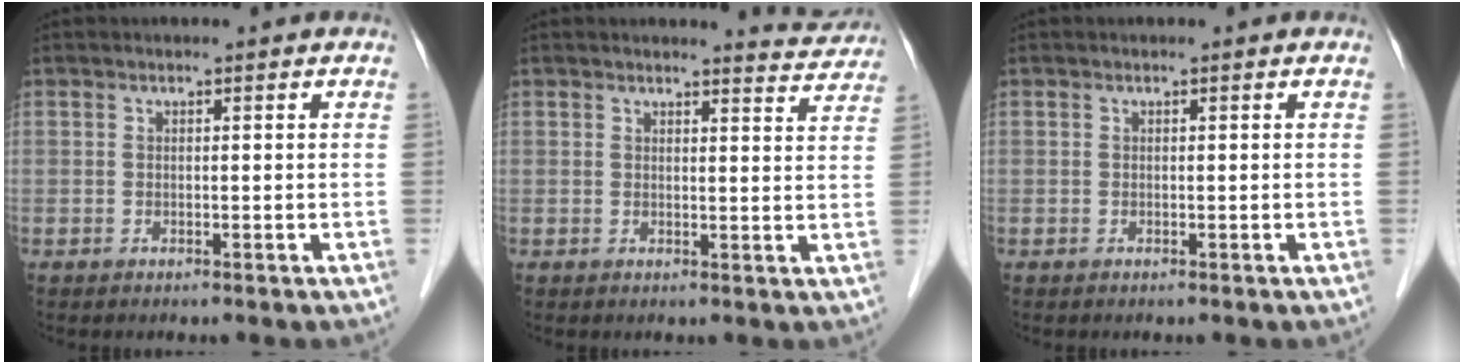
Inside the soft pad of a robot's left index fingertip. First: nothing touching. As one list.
[{"total": 4.3, "force": [4.3, 0.3, -0.4], "torque": [0.002, -0.025, 0.033]}, {"total": 0.0}]